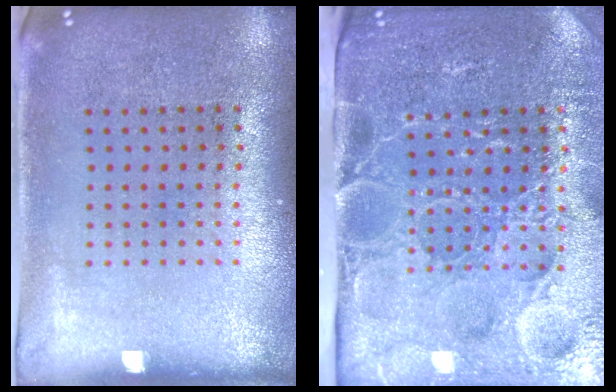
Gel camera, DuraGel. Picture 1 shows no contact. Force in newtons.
{"total": 4.9, "press": 4.1, "slide": 2.6}